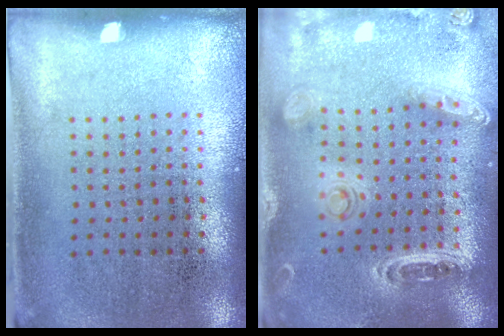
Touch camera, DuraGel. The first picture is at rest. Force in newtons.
{"total": 1.4, "press": 1.4, "slide": 0.0}